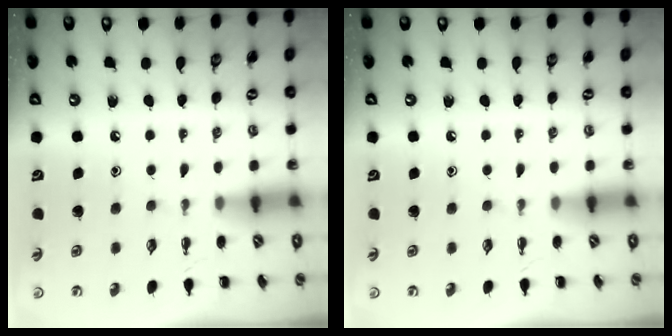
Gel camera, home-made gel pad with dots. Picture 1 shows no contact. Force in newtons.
{"total": 0.0}